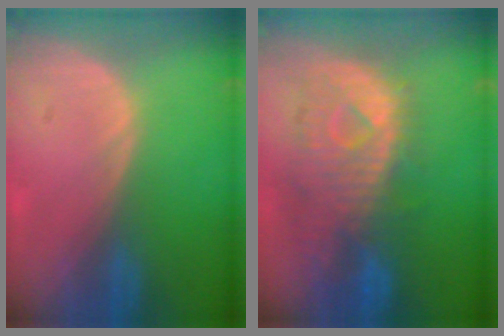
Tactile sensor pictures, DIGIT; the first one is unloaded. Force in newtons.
{"total": 10.8, "press": 9.6, "slide": 5.0}